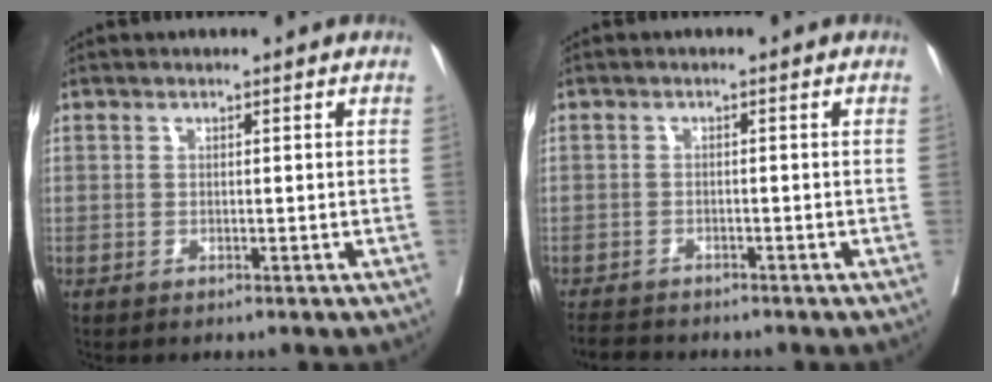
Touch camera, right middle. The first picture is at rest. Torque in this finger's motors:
{"motor_torque": [0.05, -0.06, 0.03, 0.01]}